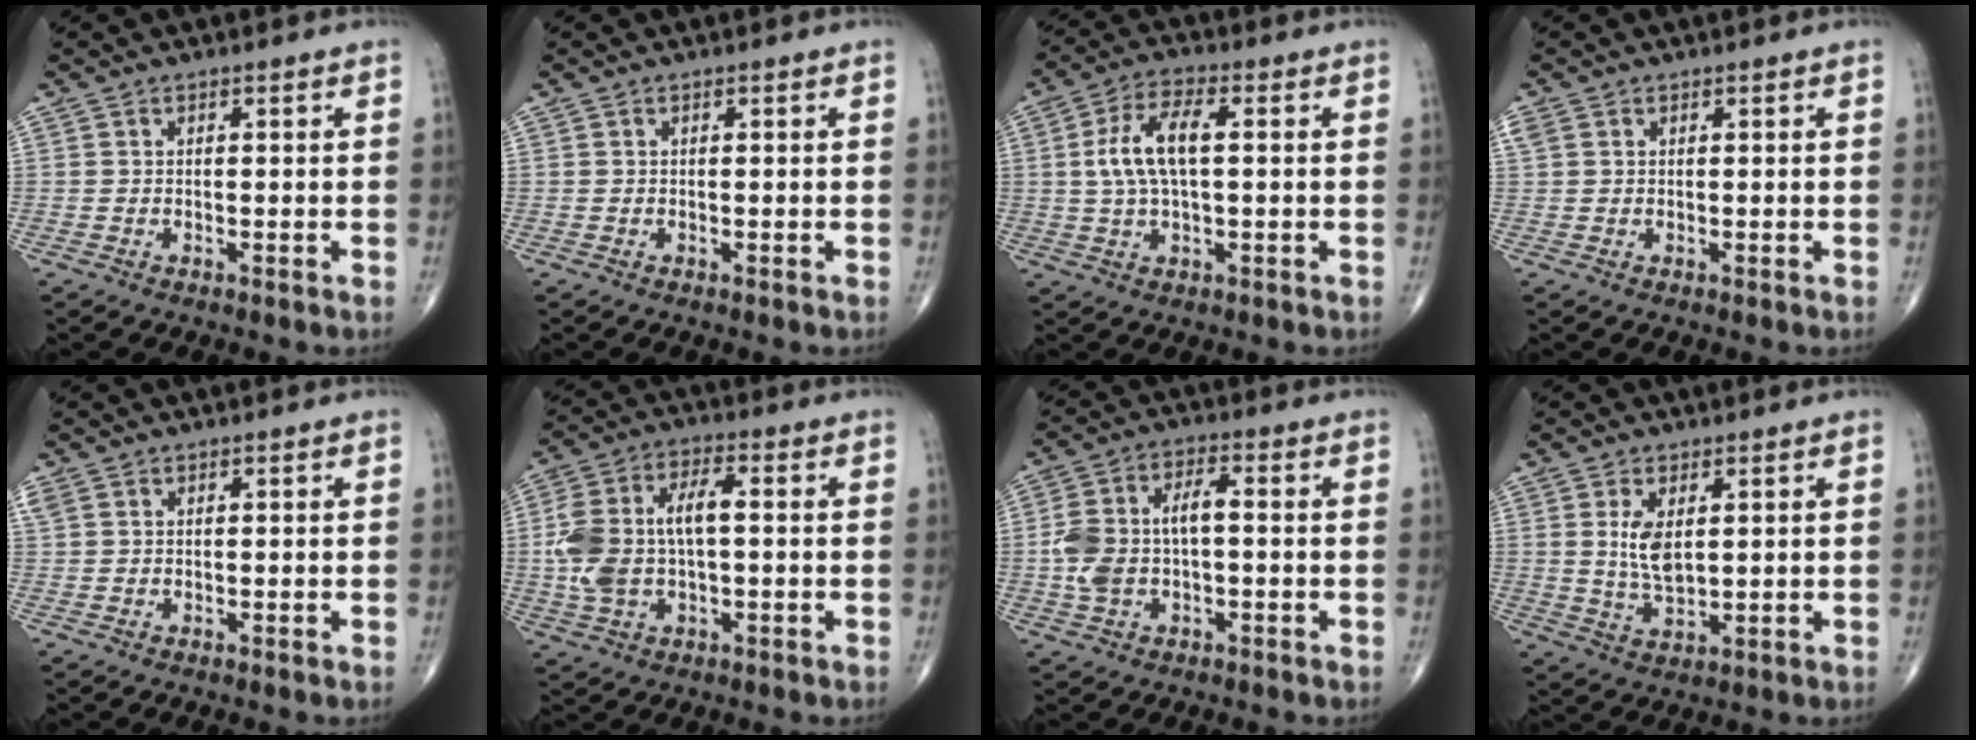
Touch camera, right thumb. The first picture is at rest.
{"total": 0.0}
{"total": 9.6, "force": [1.1, 4.1, 8.6], "torque": [-0.176, 0.015, 0.018]}
{"total": 1.7, "force": [0.7, 1.3, 0.8], "torque": [-0.026, 0.014, 0.019]}
{"total": 1.8, "force": [0.9, 1.3, 0.9], "torque": [-0.027, 0.015, 0.024]}
{"total": 13.0, "force": [0.1, 6.8, 11.1], "torque": [-0.236, 0.027, 0.002]}
{"total": 10.1, "force": [-0.5, 5.4, 8.5], "torque": [-0.181, 0.029, -0.009]}
{"total": 6.1, "force": [1.5, 3.0, 5.1], "torque": [-0.090, -0.015, 0.037]}